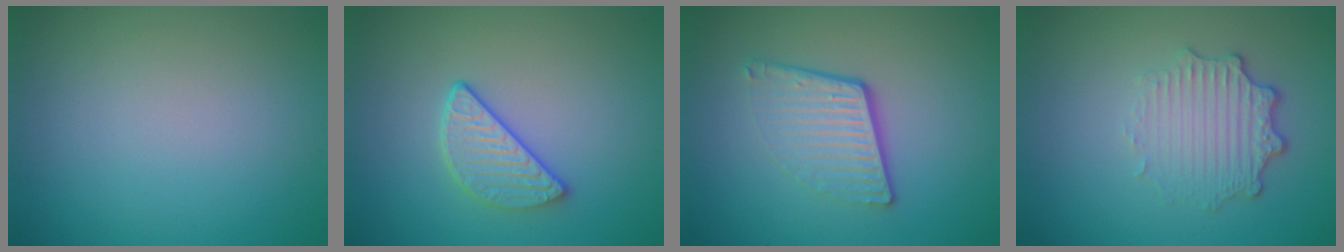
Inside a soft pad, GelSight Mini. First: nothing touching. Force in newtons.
{"total": 3.0, "press": 2.6, "slide": 1.5}
{"total": 4.2, "press": 2.8, "slide": 3.2}
{"total": 3.5, "press": 2.7, "slide": 2.2}